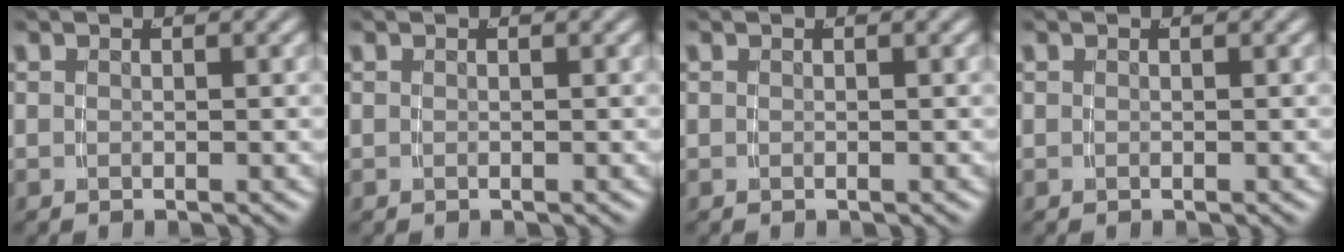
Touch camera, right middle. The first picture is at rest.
{"total": 0.0}
{"total": 0.0}
{"total": 0.0}